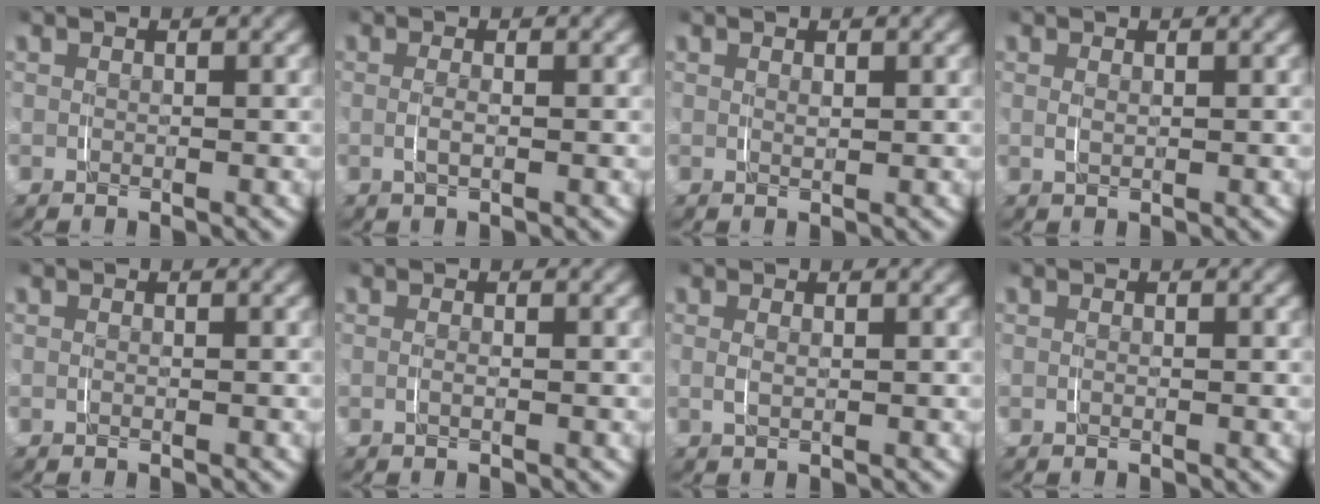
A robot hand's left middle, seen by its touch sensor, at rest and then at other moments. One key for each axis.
{"total": 1.7, "fx": 0.3, "fy": -1.6, "fz": -0.4, "tx": 0.020, "ty": 0.005, "tz": 0.007}
{"total": 1.1, "fx": 0.7, "fy": -0.7, "fz": -0.3, "tx": 0.015, "ty": 0.004, "tz": 0.013}
{"total": 1.8, "fx": 0.8, "fy": -1.5, "fz": -0.5, "tx": 0.023, "ty": 0.004, "tz": 0.016}
{"total": 0.0}
{"total": 0.9, "fx": 0.1, "fy": -0.9, "fz": -0.3, "tx": 0.012, "ty": 0.002, "tz": 0.002}
{"total": 2.1, "fx": 0.8, "fy": -1.9, "fz": -0.6, "tx": 0.026, "ty": 0.006, "tz": 0.017}
{"total": 0.0}